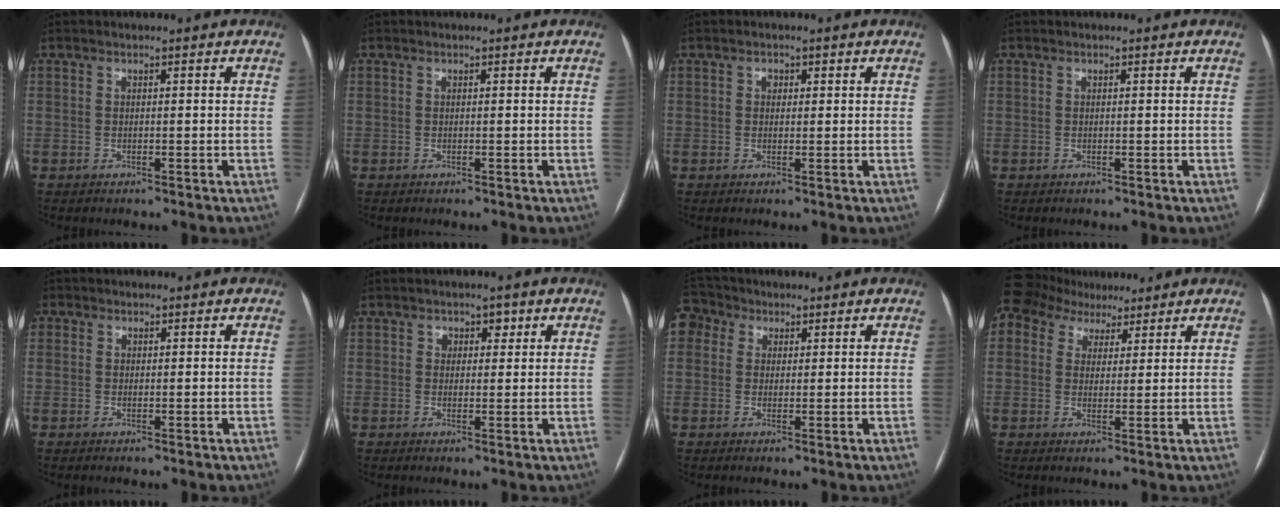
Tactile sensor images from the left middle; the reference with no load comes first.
{"total": 0.0}
{"total": 1.1, "force": [0.4, 0.9, 0.6], "torque": [-0.010, 0.003, 0.005]}
{"total": 0.0}
{"total": 1.4, "force": [0.4, 1.3, 0.3], "torque": [0.004, 0.002, 0.003]}
{"total": 2.1, "force": [1.0, 1.6, 1.0], "torque": [-0.008, 0.003, 0.013]}
{"total": 5.5, "force": [2.5, 4.6, 1.8], "torque": [-0.047, 0.030, 0.049]}
{"total": 10.3, "force": [8.9, 4.7, 2.3], "torque": [-0.058, 0.037, 0.154]}